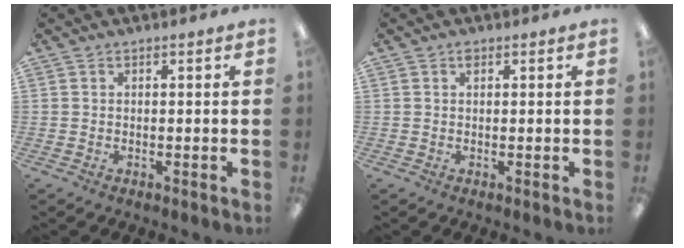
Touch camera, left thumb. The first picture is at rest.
{"total": 1.0, "force": [0.6, 0.4, 0.7], "torque": [-0.007, -0.001, 0.008]}